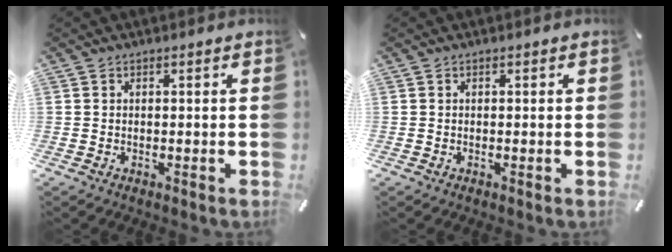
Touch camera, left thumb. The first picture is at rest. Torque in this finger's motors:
{"motor_torque": [0.00, 0.00, 0.00, 0.01, 0.00]}